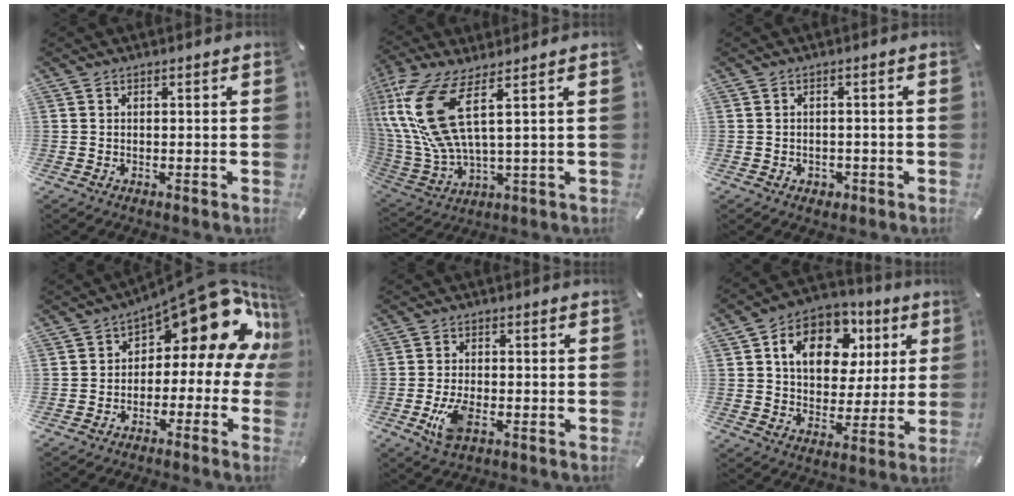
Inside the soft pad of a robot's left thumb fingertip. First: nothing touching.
{"total": 16.8, "force": [5.9, 6.2, 14.5], "torque": [-0.324, -0.018, 0.102]}
{"total": 1.9, "force": [-0.7, 1.6, 0.6], "torque": [-0.013, 0.004, -0.016]}
{"total": 17.6, "force": [8.5, 7.7, 13.4], "torque": [-0.175, -0.066, 0.138]}
{"total": 5.7, "force": [-2.0, 2.7, 4.6], "torque": [-0.108, -0.003, -0.039]}
{"total": 14.1, "force": [5.3, 10.4, 7.9], "torque": [-0.129, -0.013, 0.097]}